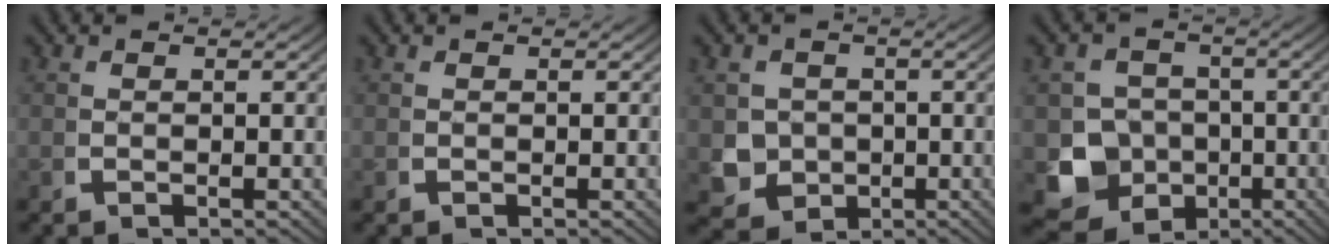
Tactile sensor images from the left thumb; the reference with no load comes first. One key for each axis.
{"total": 0.0}
{"total": 7.2, "fx": -1.3, "fy": 6.2, "fz": 3.6, "tx": -0.078, "ty": -0.042, "tz": -0.002}
{"total": 11.8, "fx": -4.1, "fy": 10.2, "fz": 4.3, "tx": -0.092, "ty": -0.060, "tz": -0.059}